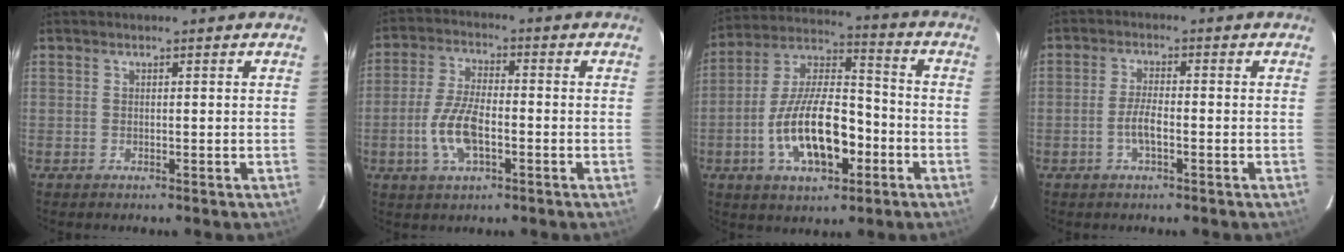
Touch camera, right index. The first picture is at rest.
{"total": 8.9, "force": [-2.8, 3.7, 7.6], "torque": [-0.161, -0.001, -0.052]}
{"total": 16.8, "force": [-5.6, 7.5, 13.9], "torque": [-0.270, 0.007, -0.092]}
{"total": 3.6, "force": [-1.4, 0.9, 3.1], "torque": [-0.067, 0.000, -0.026]}